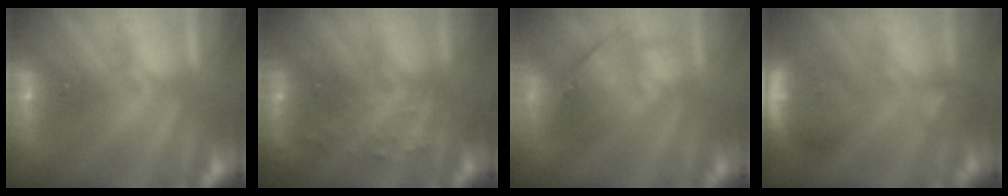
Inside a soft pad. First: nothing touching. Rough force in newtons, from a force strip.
{"total": 2.7}
{"total": 6.0}
{"total": 6.6}